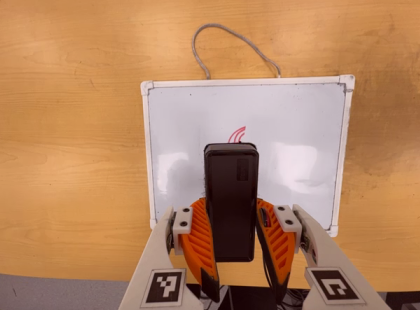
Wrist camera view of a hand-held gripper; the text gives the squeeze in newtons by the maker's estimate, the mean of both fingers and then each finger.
{"total": 8.9, "left": 7.4, "right": 10.5}